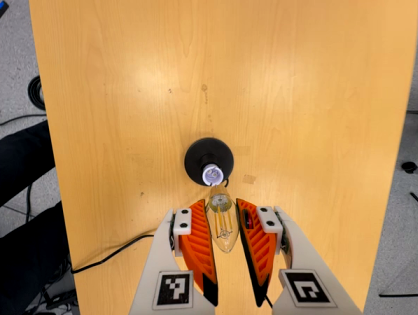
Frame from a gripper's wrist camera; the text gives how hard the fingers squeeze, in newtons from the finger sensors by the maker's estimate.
{"total": 12.6, "left": 14.3, "right": 10.9}